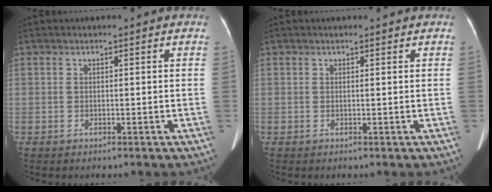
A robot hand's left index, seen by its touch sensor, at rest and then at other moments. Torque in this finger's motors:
{"motor_torque": [-0.01, 0.01, 0.01, 0.00]}